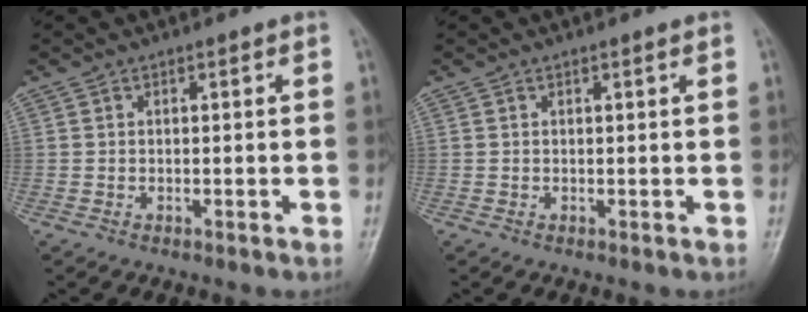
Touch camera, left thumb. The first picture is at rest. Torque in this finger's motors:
{"motor_torque": [0.01, 0.06, -0.16, 0.07, -0.02]}